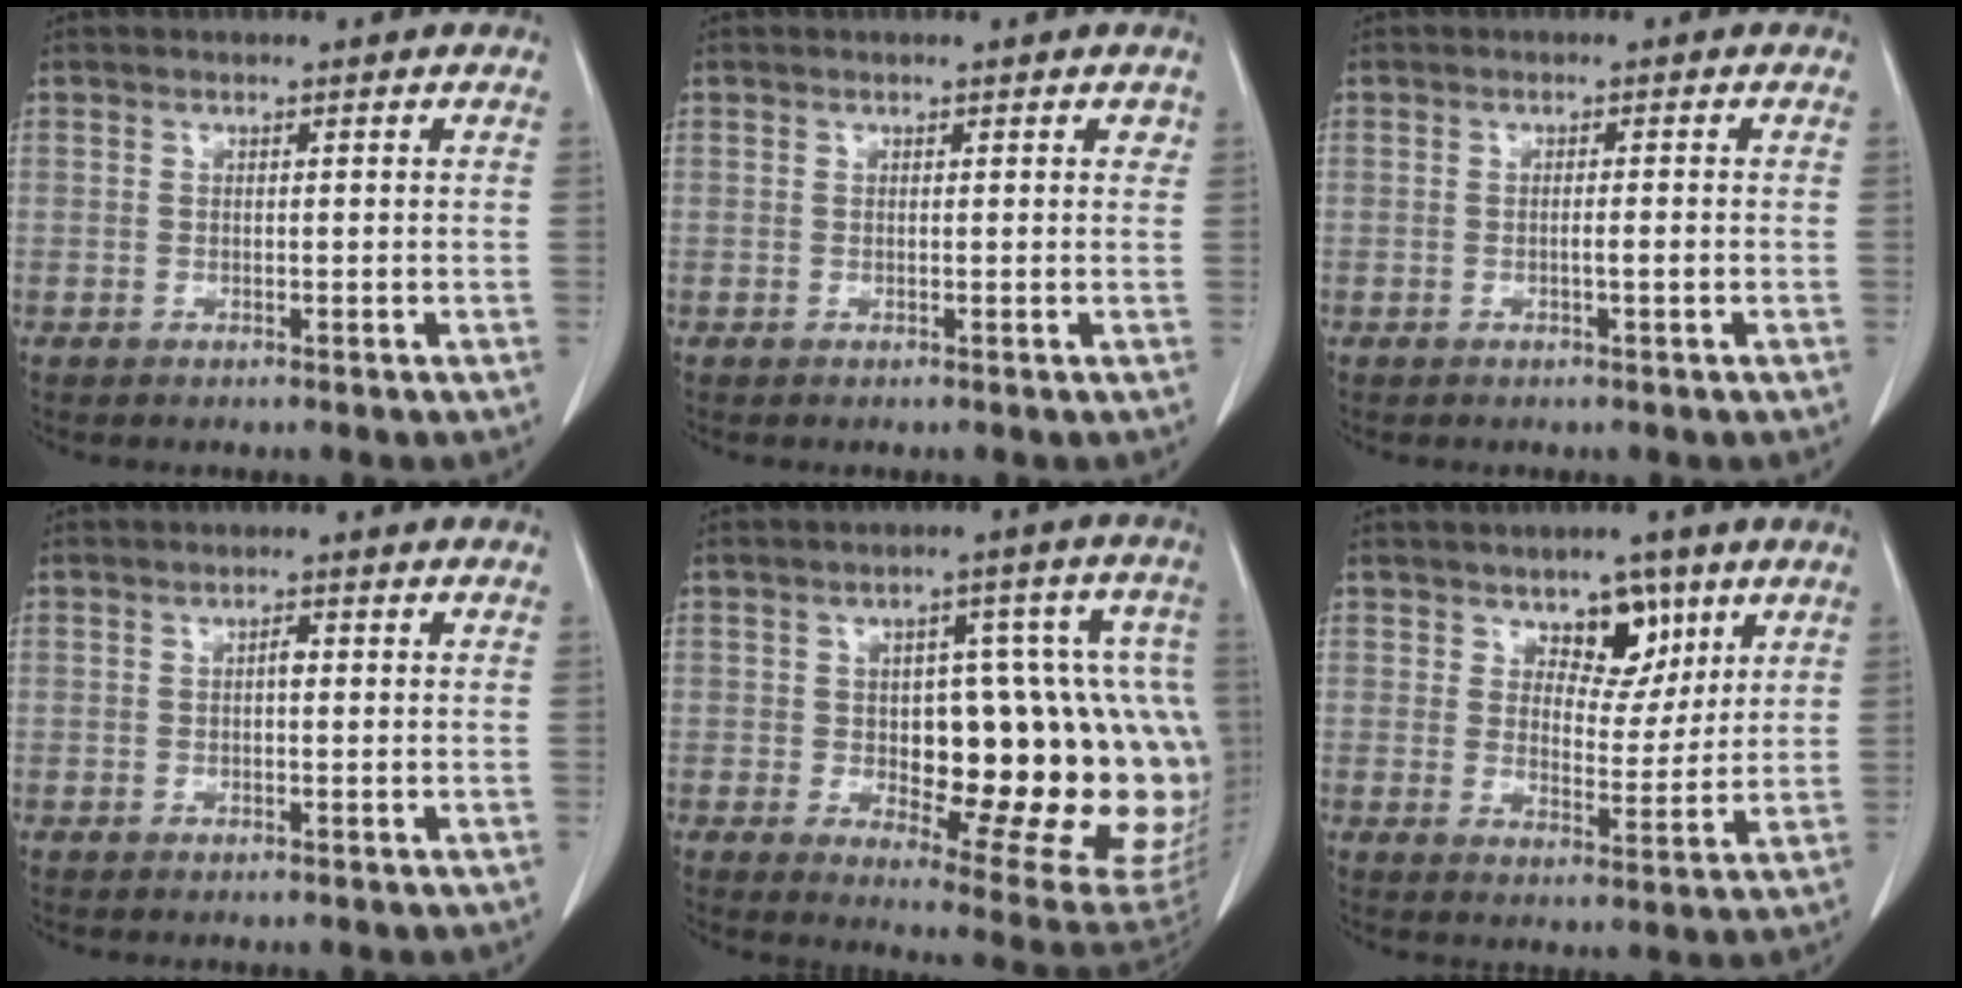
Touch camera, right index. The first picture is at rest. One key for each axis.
{"total": 0.8, "fx": 0.5, "fy": 0.4, "fz": 0.5, "tx": 0.001, "ty": 0.000, "tz": 0.002}
{"total": 1.3, "fx": -0.3, "fy": 0.0, "fz": 1.3, "tx": -0.023, "ty": 0.000, "tz": -0.005}
{"total": 1.1, "fx": 0.1, "fy": 0.5, "fz": 1.0, "tx": -0.016, "ty": 0.004, "tz": -0.001}
{"total": 23.8, "fx": -0.7, "fy": 8.4, "fz": 22.2, "tx": -0.217, "ty": 0.033, "tz": 0.020}
{"total": 6.7, "fx": 3.8, "fy": 4.0, "fz": 3.9, "tx": -0.049, "ty": 0.002, "tz": 0.062}